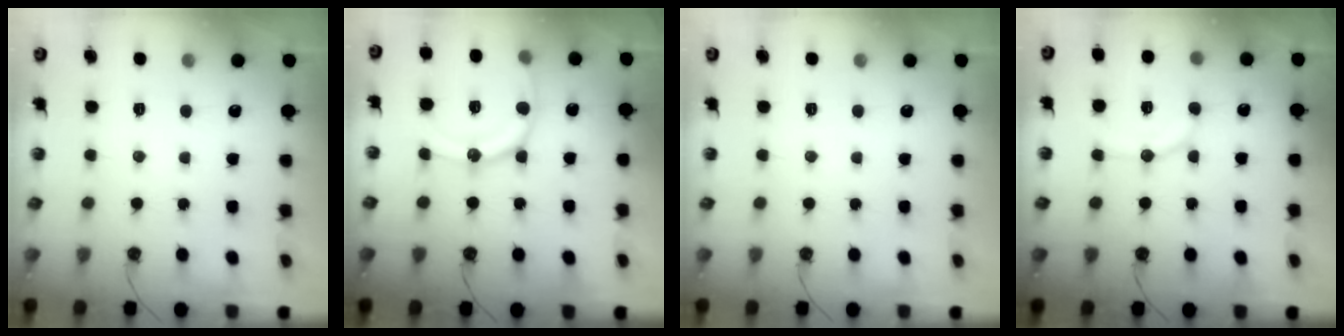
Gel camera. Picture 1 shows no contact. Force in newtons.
{"total": 15.9, "press": 15.6, "slide": 3.0}
{"total": 0.0}
{"total": 10.7, "press": 10.6, "slide": 1.9}